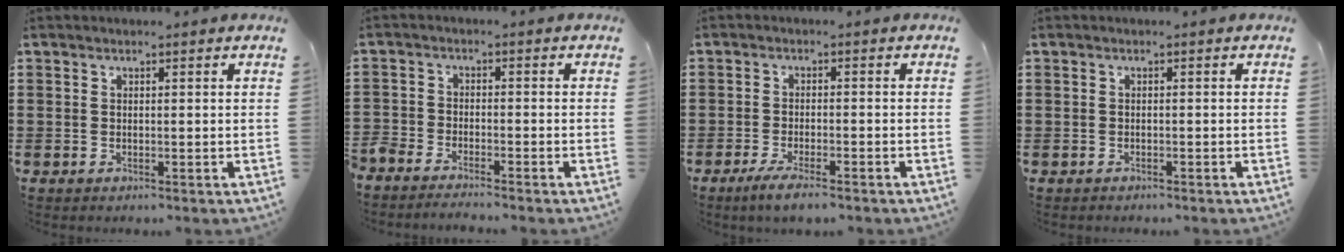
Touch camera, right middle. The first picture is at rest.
{"total": 2.9, "force": [-2.9, 0.3, 0.0], "torque": [-0.014, -0.001, -0.064]}
{"total": 3.2, "force": [-2.6, 0.2, 2.0], "torque": [-0.040, -0.004, -0.048]}
{"total": 0.8, "force": [-0.6, 0.4, -0.1], "torque": [0.001, 0.001, -0.014]}